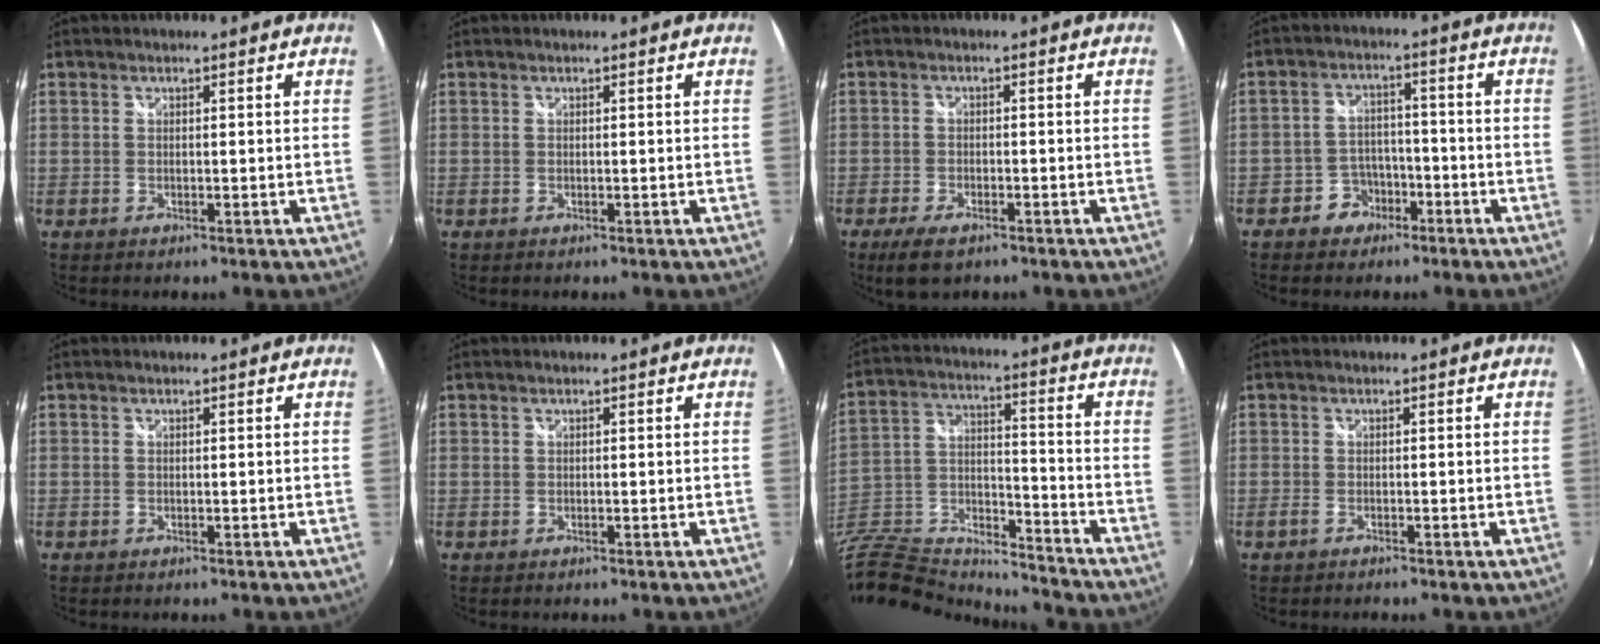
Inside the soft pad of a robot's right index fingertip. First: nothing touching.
{"total": 0.0}
{"total": 5.5, "force": [-3.9, 1.9, 3.3], "torque": [-0.083, -0.014, -0.071]}
{"total": 5.8, "force": [-3.6, 4.4, 1.0], "torque": [-0.026, 0.021, -0.054]}
{"total": 0.0}
{"total": 0.0}
{"total": 18.1, "force": [-14.5, 7.6, 7.6], "torque": [-0.192, 0.010, -0.269]}
{"total": 1.1, "force": [-0.9, 0.2, 0.6], "torque": [-0.013, -0.003, -0.019]}